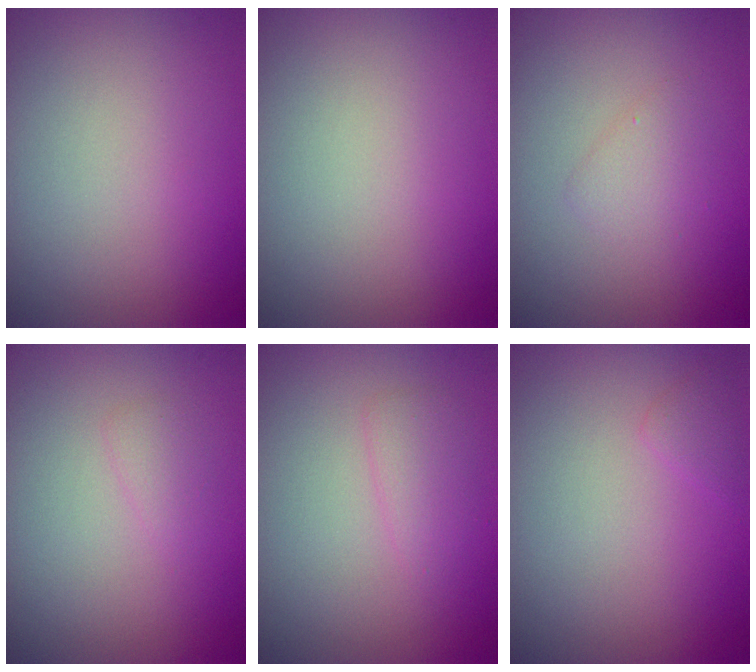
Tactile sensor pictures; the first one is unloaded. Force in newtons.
{"total": 0.0}
{"total": 1.3, "press": 1.3, "slide": 0.1}
{"total": 0.9, "press": 0.9, "slide": 0.1}
{"total": 1.4, "press": 1.4, "slide": 0.2}
{"total": 0.9, "press": 0.9, "slide": 0.1}